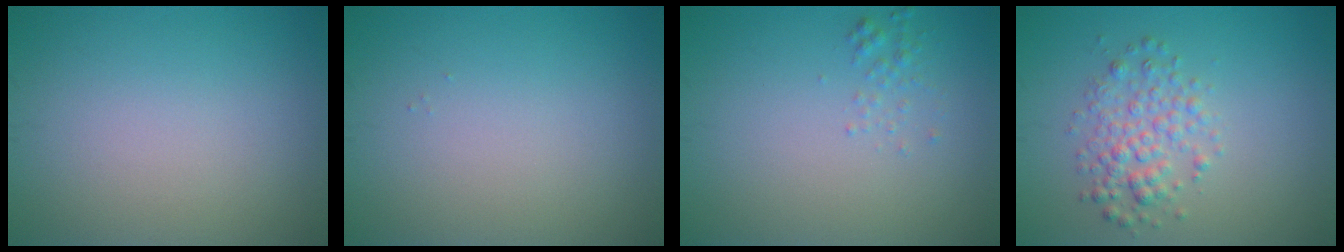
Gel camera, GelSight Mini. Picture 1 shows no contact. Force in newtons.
{"total": 0.0}
{"total": 1.0, "press": 1.0, "slide": 0.0}
{"total": 3.1, "press": 3.1, "slide": 0.1}